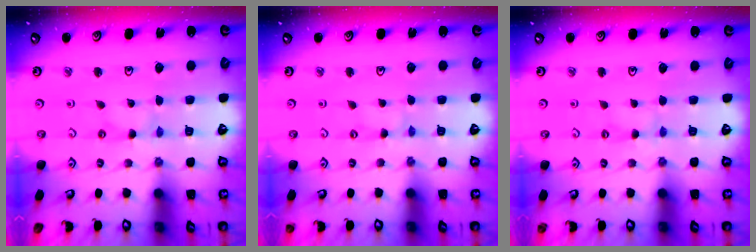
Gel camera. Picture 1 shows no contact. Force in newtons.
{"total": 0.0}
{"total": 1.0, "press": 0.9, "slide": 0.2}